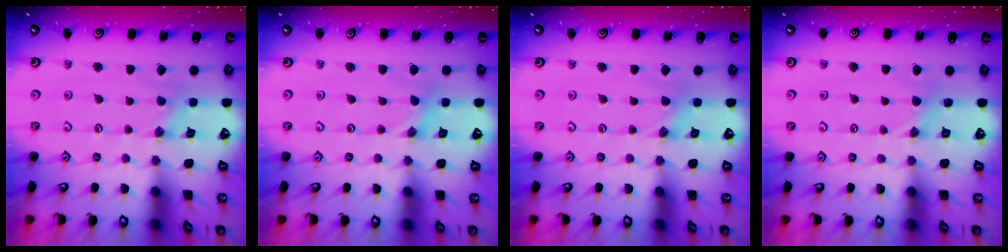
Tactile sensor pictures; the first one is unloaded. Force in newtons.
{"total": 0.0}
{"total": 0.0}
{"total": 2.5, "press": 2.5, "slide": 0.3}